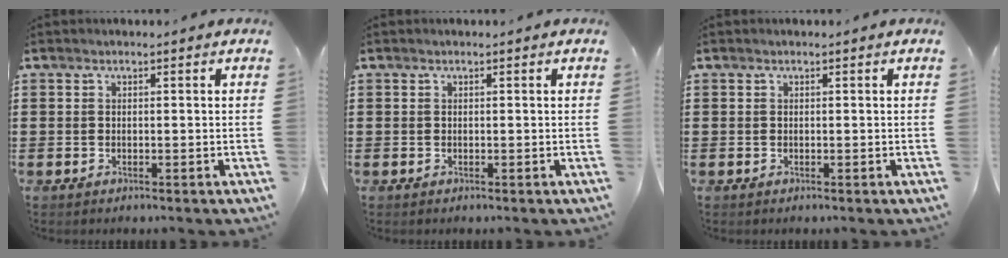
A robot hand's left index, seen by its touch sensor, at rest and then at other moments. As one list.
[{"total": 0.0}, {"total": 0.0}]